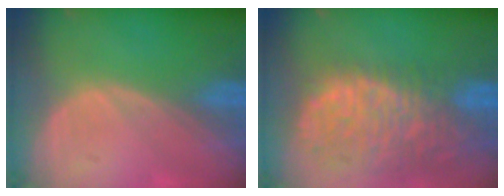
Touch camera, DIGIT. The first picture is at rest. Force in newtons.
{"total": 13.6, "press": 11.0, "slide": 7.9}